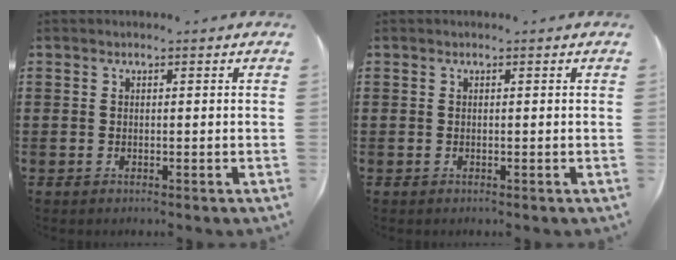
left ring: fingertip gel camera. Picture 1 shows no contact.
{"total": 0.0}